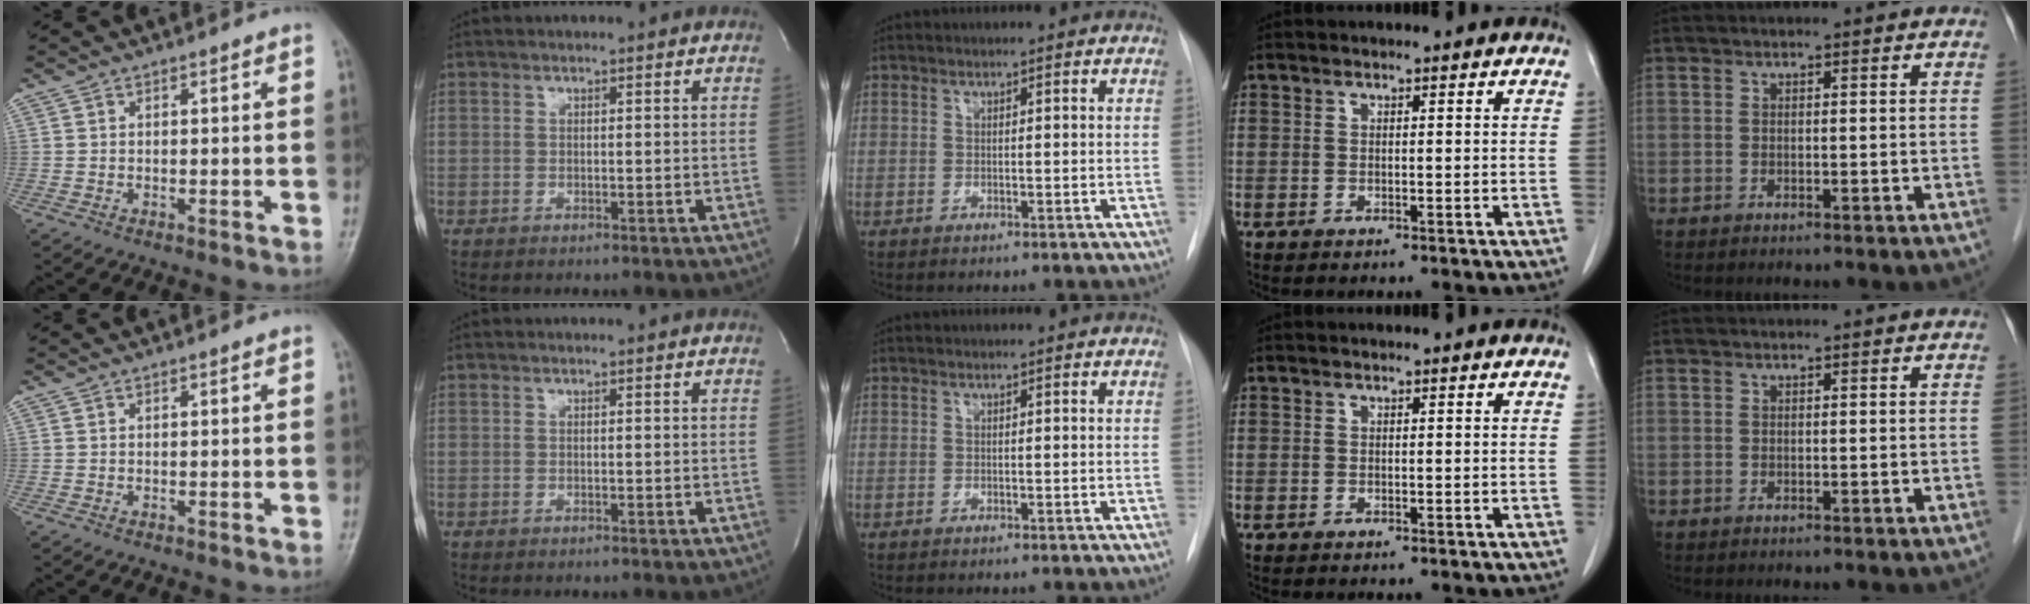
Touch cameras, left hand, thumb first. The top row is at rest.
{}